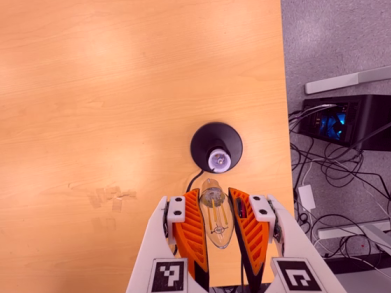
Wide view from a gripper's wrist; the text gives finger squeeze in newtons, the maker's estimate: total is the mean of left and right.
{"total": 20.8, "left": 22.4, "right": 19.2}